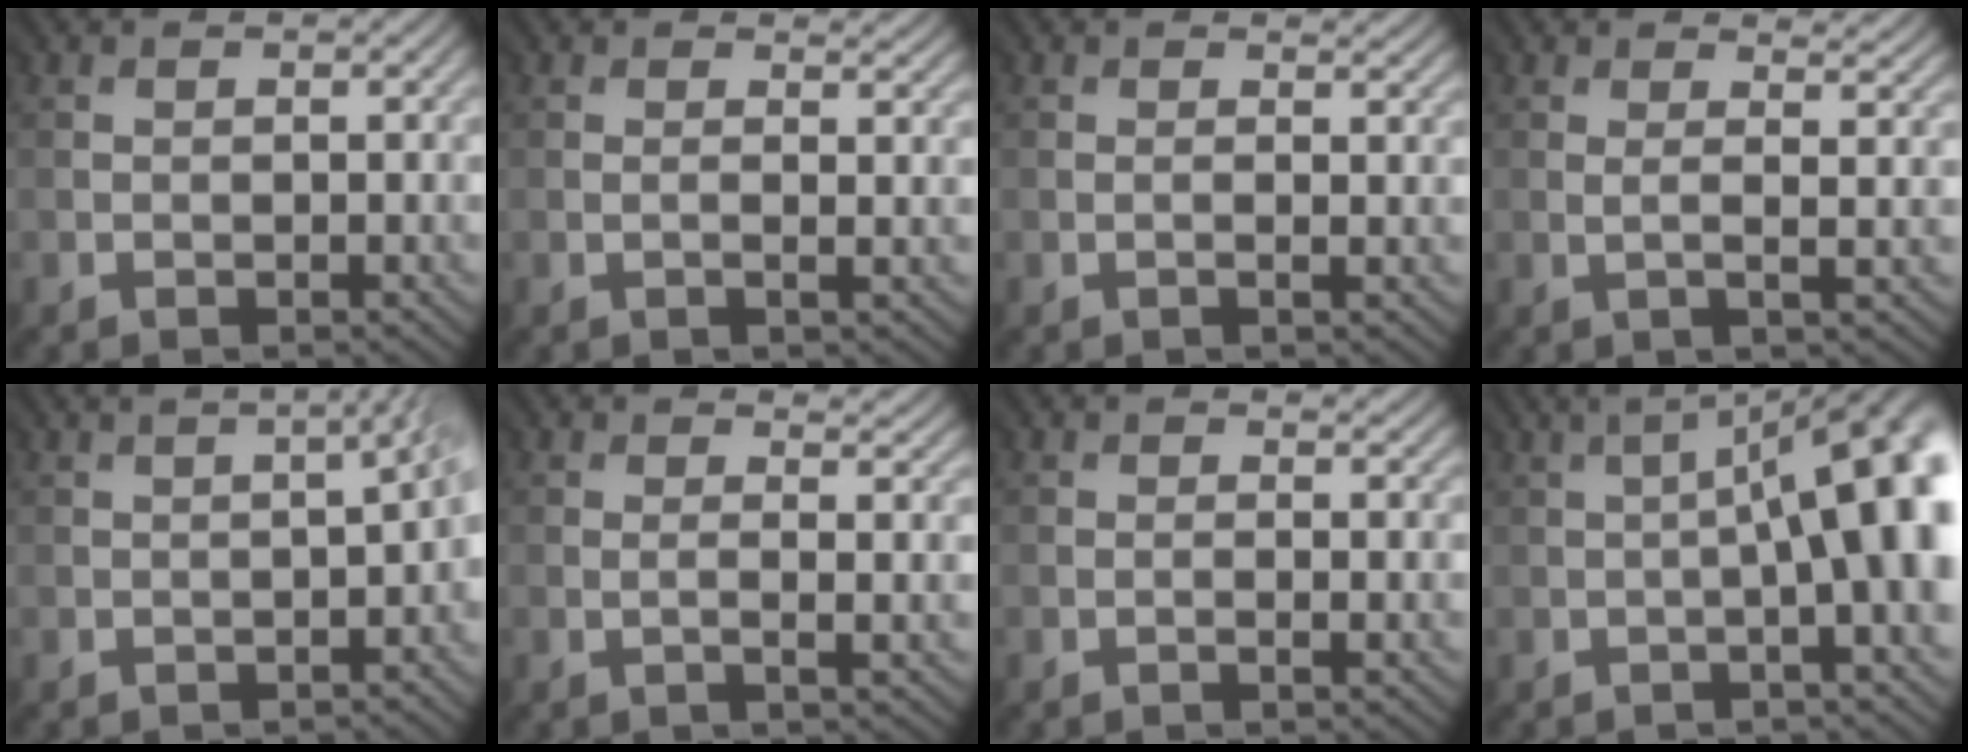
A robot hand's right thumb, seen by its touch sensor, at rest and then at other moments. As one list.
[{"total": 1.9, "force": [0.6, 0.3, 1.8], "torque": [-0.032, 0.003, 0.010]}, {"total": 1.4, "force": [0.5, 0.1, 1.3], "torque": [-0.025, 0.001, 0.008]}, {"total": 3.7, "force": [1.4, 0.8, 3.3], "torque": [-0.044, 0.008, 0.020]}, {"total": 5.6, "force": [-0.5, 2.2, 5.2], "torque": [-0.030, 0.009, -0.012]}, {"total": 2.9, "force": [0.9, 0.7, 2.7], "torque": [-0.039, 0.008, 0.012]}, {"total": 1.0, "force": [0.4, 0.0, 0.9], "torque": [-0.019, 0.000, 0.007]}, {"total": 13.9, "force": [0.6, 4.6, 13.1], "torque": [-0.138, 0.009, 0.006]}]